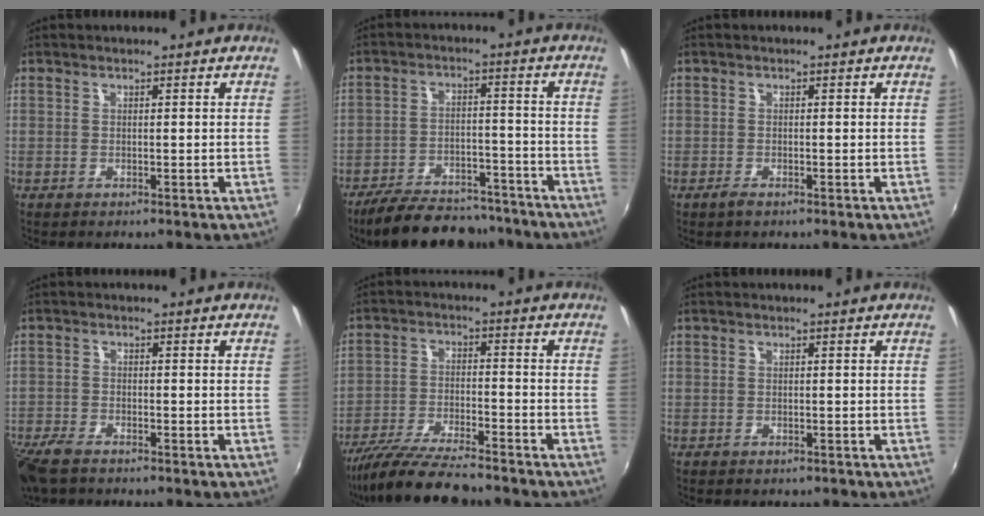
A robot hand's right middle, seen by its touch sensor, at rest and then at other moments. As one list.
[{"total": 17.5, "force": [-14.8, 6.0, 7.2], "torque": [-0.151, -0.002, -0.209]}, {"total": 2.9, "force": [-2.0, 1.0, 1.7], "torque": [-0.044, -0.005, -0.040]}, {"total": 7.7, "force": [-6.0, 2.6, 4.1], "torque": [-0.115, -0.029, -0.117]}, {"total": 12.9, "force": [-11.4, 1.5, 5.9], "torque": [-0.134, -0.024, -0.204]}, {"total": 0.9, "force": [-0.6, 0.7, 0.1], "torque": [-0.004, -0.002, -0.008]}]